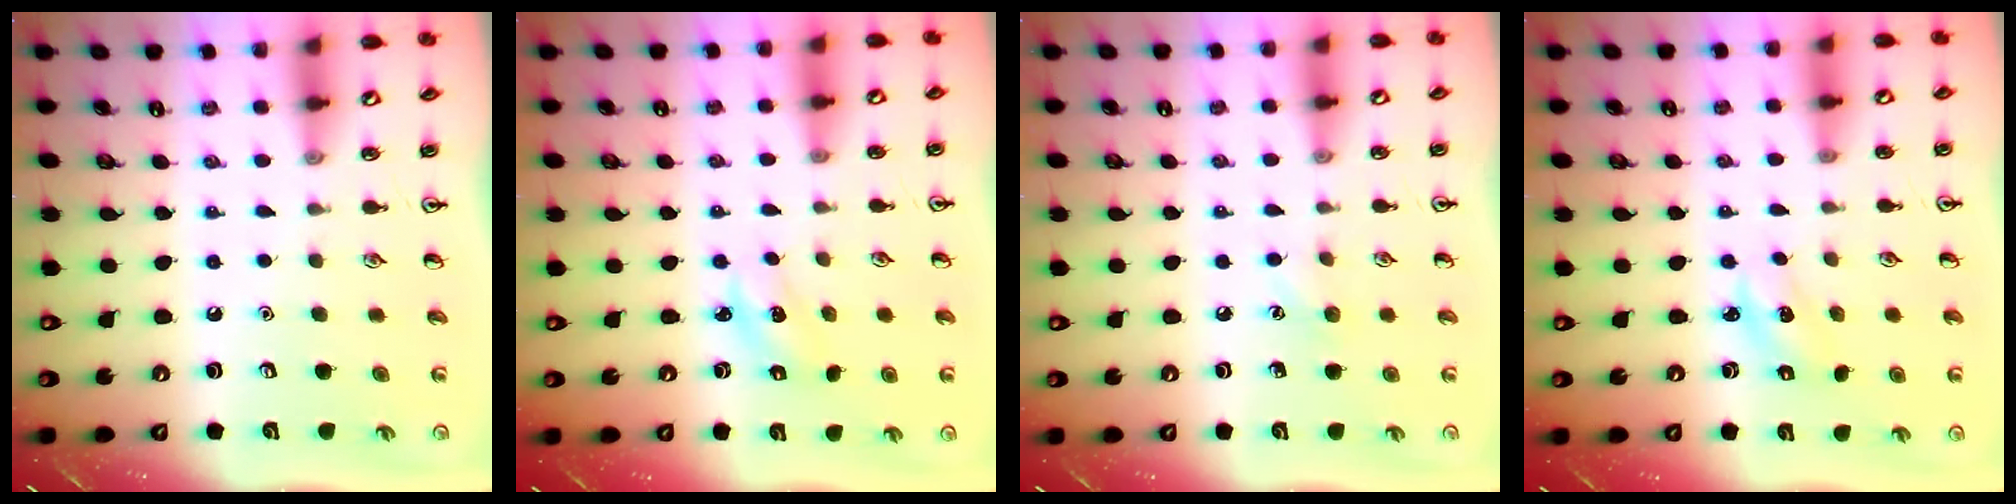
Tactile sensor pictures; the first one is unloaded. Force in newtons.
{"total": 2.2, "press": 2.1, "slide": 0.4}
{"total": 5.0, "press": 4.7, "slide": 1.6}
{"total": 2.2, "press": 2.1, "slide": 0.4}